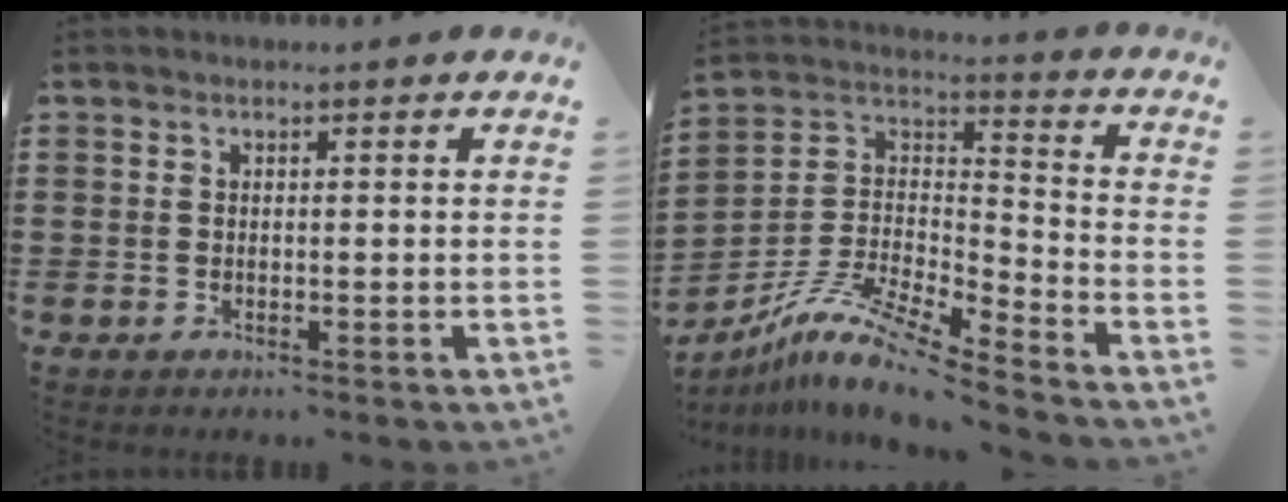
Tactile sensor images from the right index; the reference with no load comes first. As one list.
[{"total": 10.8, "force": [-8.8, 1.2, 6.0], "torque": [-0.133, 0.003, -0.182]}]